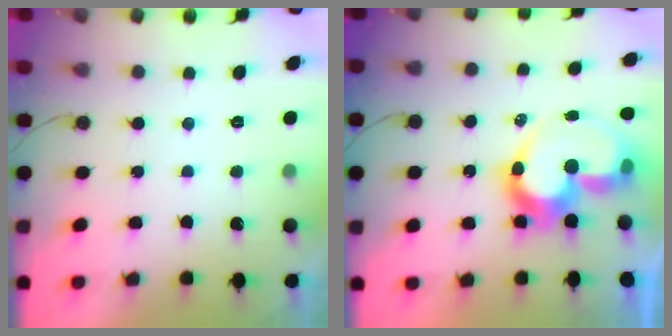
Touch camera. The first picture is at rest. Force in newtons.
{"total": 13.3, "press": 13.0, "slide": 3.0}